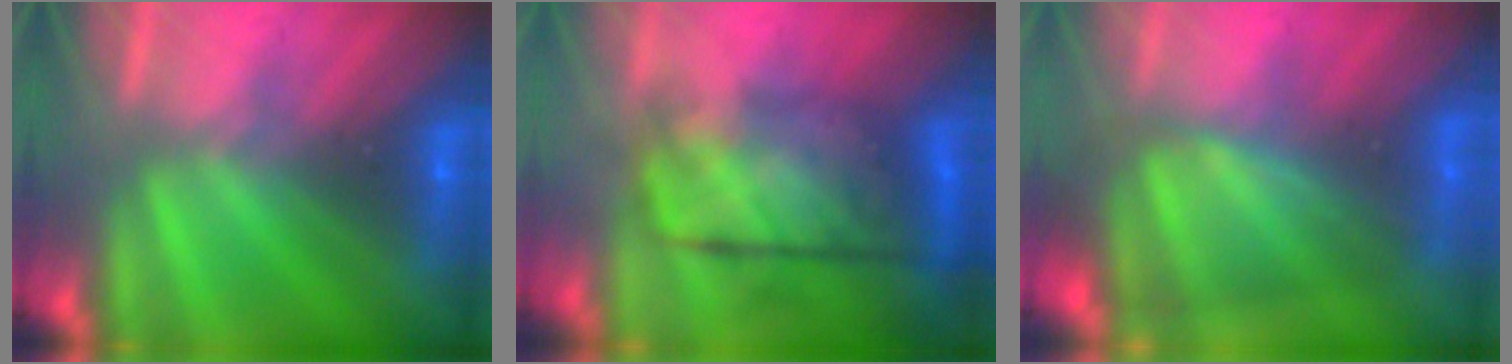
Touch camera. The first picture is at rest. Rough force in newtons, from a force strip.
{"total": 9.3}
{"total": 4.8}